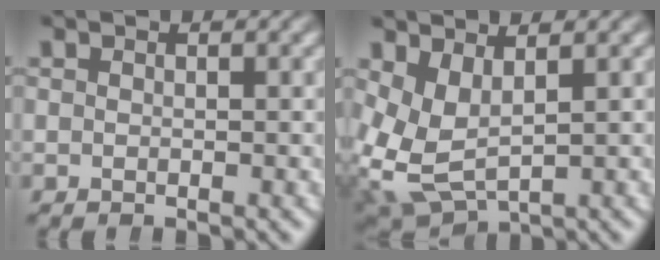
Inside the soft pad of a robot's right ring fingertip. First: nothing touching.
{"total": 7.8, "force": [-0.4, 6.6, 4.2], "torque": [-0.136, -0.048, 0.012]}